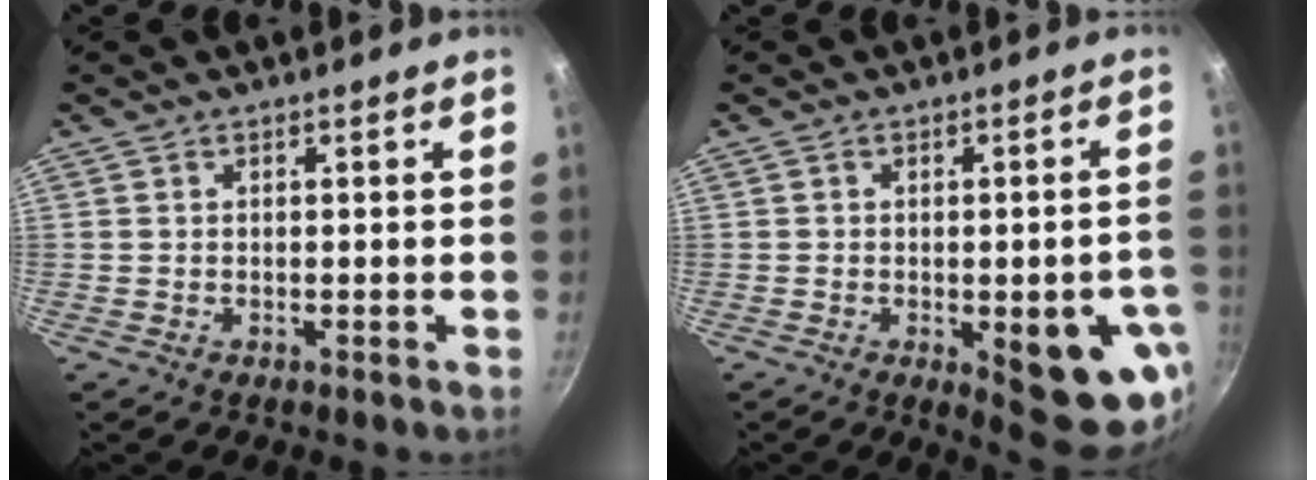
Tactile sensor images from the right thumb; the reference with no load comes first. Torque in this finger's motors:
{"motor_torque": [1.95, 1.71, 1.30, -0.24, 0.25]}